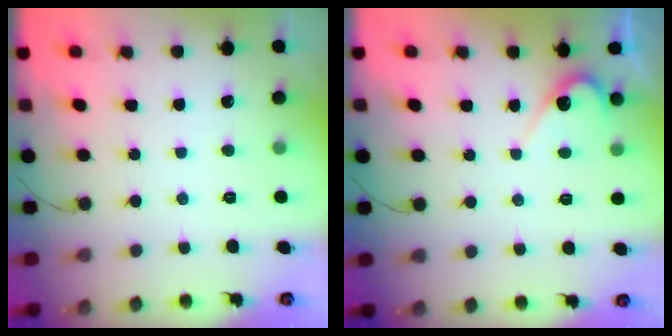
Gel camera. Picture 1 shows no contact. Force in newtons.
{"total": 3.3, "press": 3.3, "slide": 0.2}